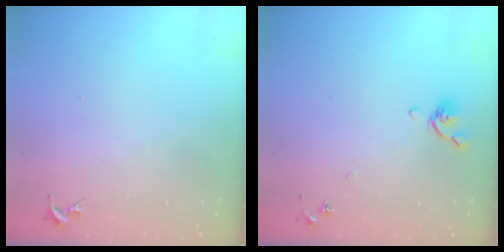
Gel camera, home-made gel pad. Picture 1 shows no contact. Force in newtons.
{"total": 5.4, "press": 5.3, "slide": 1.1}